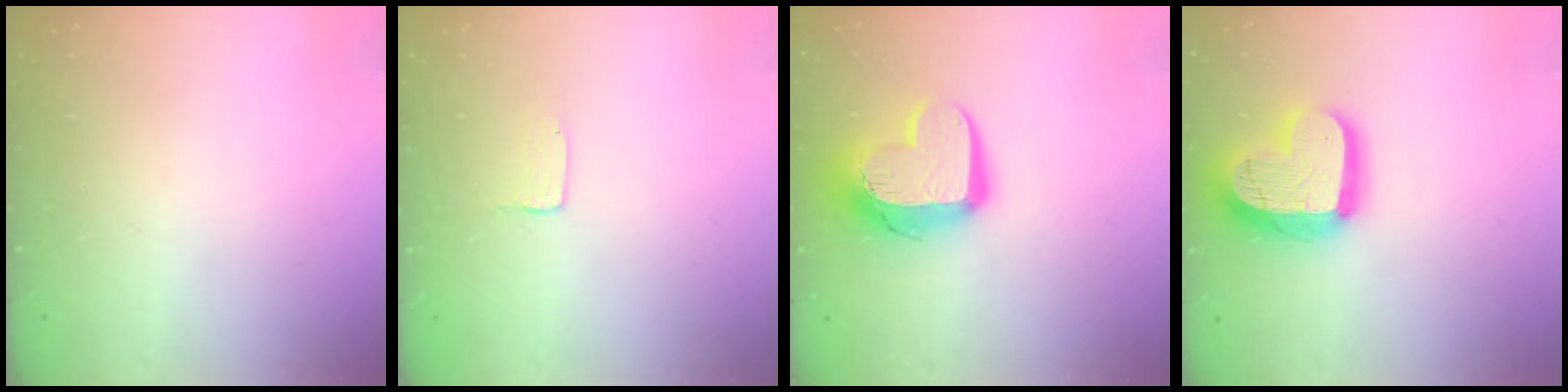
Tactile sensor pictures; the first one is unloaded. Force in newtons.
{"total": 1.0, "press": 1.0, "slide": 0.1}
{"total": 13.3, "press": 13.3, "slide": 1.4}
{"total": 18.9, "press": 18.8, "slide": 1.5}